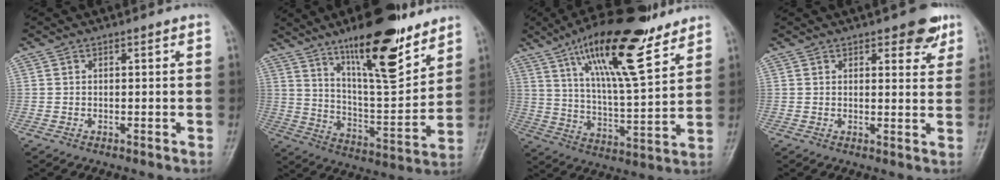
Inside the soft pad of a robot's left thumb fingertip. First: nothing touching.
{"total": 19.4, "force": [12.8, 5.5, 13.5], "torque": [-0.178, -0.078, 0.215]}
{"total": 20.4, "force": [12.5, 5.6, 15.1], "torque": [-0.230, -0.052, 0.216]}
{"total": 5.8, "force": [3.5, 2.4, 3.9], "torque": [-0.025, -0.015, 0.040]}